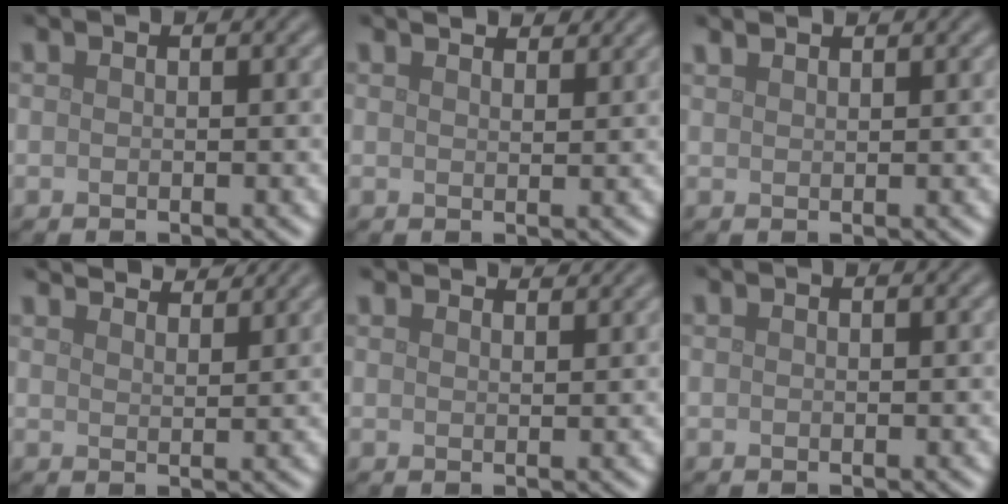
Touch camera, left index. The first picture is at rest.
{"total": 2.6, "force": [2.5, 0.4, 0.8], "torque": [-0.011, 0.000, 0.033]}
{"total": 1.5, "force": [1.5, 0.1, 0.2], "torque": [-0.006, 0.002, 0.023]}
{"total": 4.7, "force": [4.4, 0.7, 1.5], "torque": [-0.013, 0.007, 0.049]}
{"total": 3.8, "force": [3.6, 0.6, 1.0], "torque": [-0.011, 0.004, 0.034]}
{"total": 0.0}